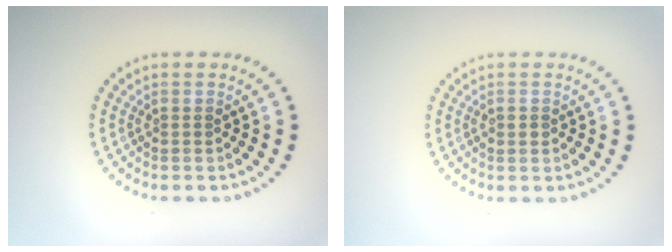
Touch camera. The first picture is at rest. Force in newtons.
{"total": 1.0, "press": 1.0, "slide": 0.2}